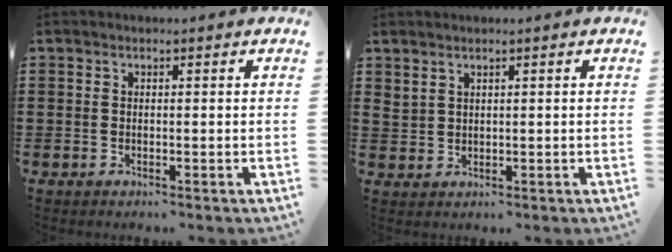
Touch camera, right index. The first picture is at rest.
{"total": 1.6, "force": [1.5, 0.7, 0.3], "torque": [-0.010, 0.002, 0.029]}